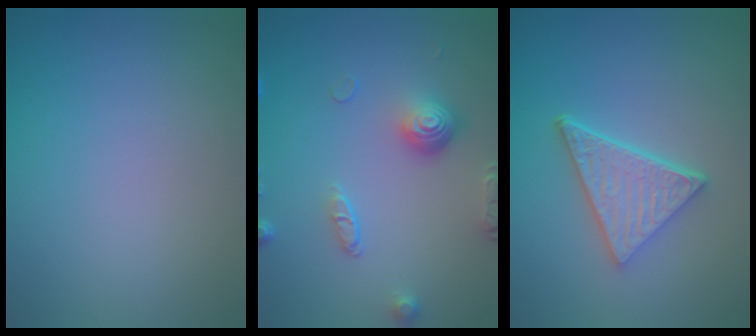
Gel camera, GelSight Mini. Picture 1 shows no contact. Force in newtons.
{"total": 4.4, "press": 3.2, "slide": 3.1}
{"total": 4.9, "press": 3.7, "slide": 3.3}